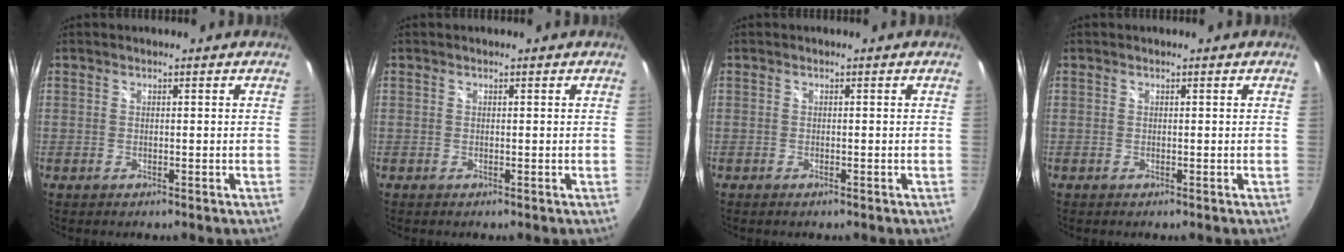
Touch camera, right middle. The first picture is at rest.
{"total": 0.0}
{"total": 0.6, "force": [-0.5, 0.2, 0.3], "torque": [-0.004, -0.003, -0.009]}
{"total": 0.0}